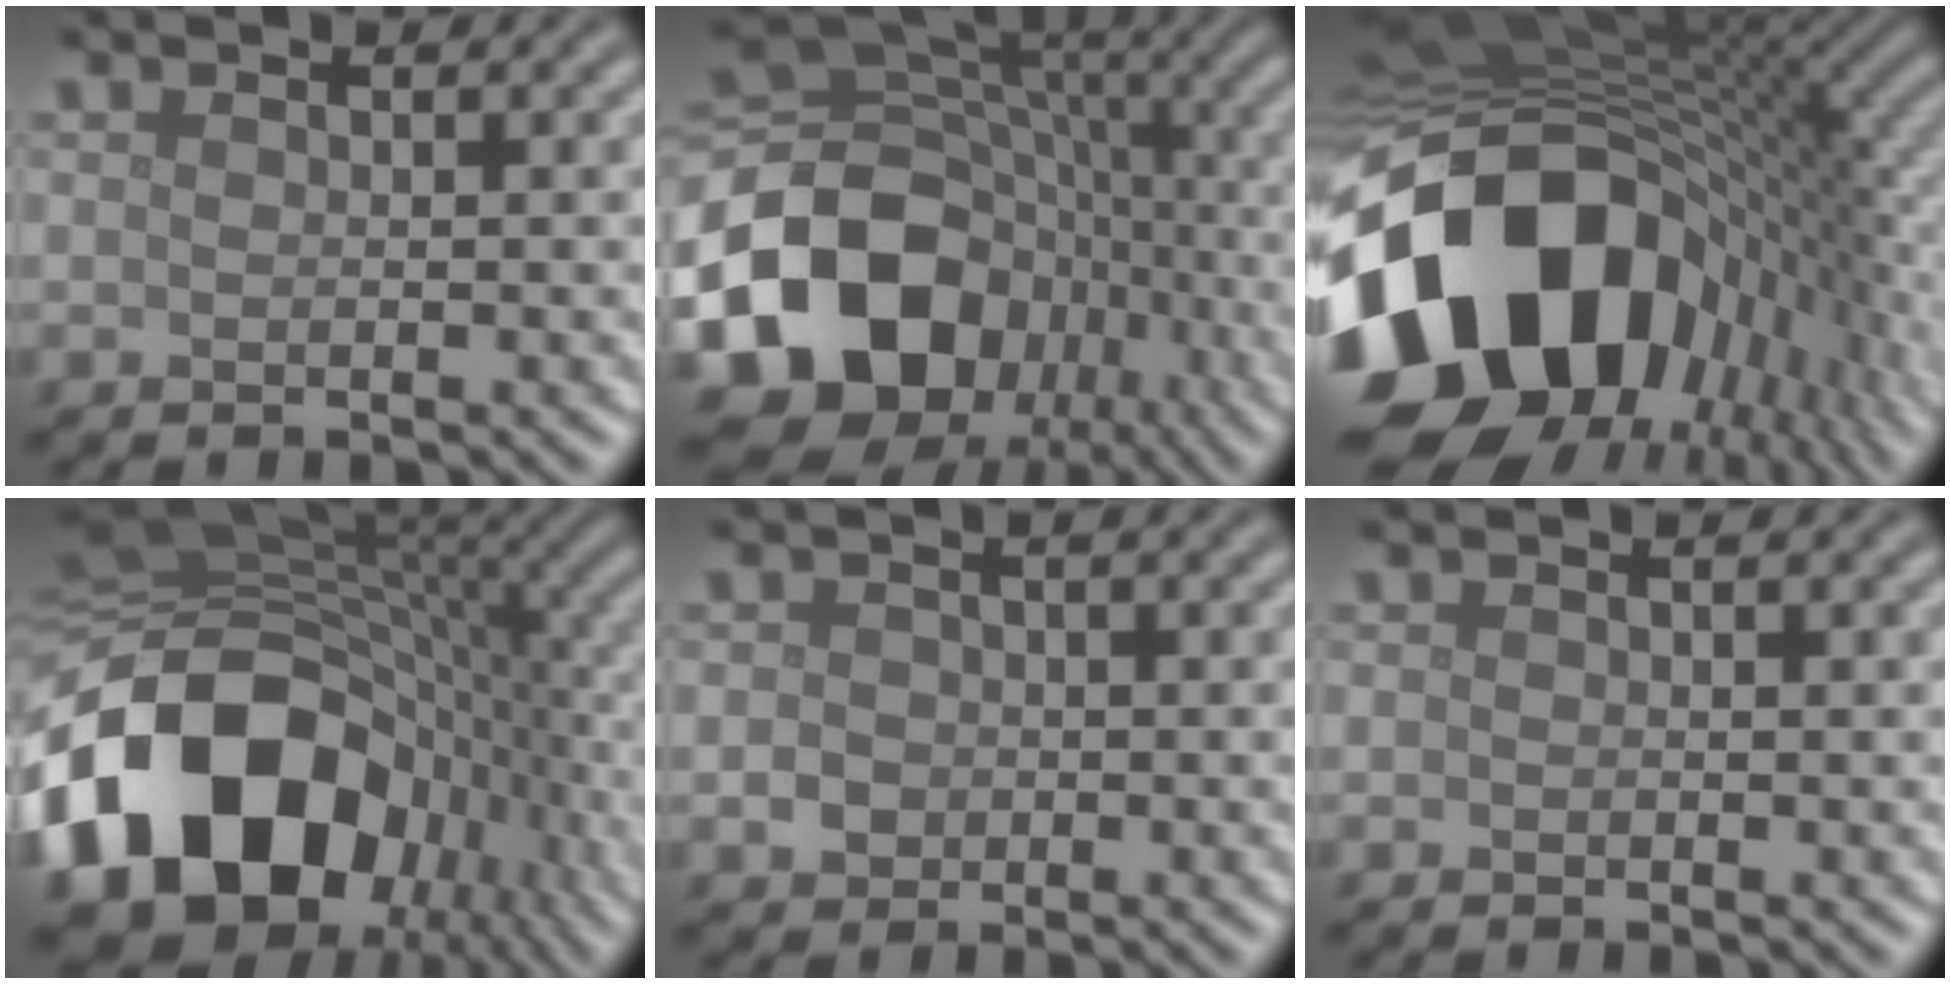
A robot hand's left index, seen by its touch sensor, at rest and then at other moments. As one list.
[{"total": 14.4, "force": [-5.8, 11.3, 7.0], "torque": [-0.140, 0.000, -0.108]}, {"total": 19.7, "force": [-6.0, 13.3, 13.3], "torque": [-0.284, -0.030, -0.103]}, {"total": 18.4, "force": [-5.6, 13.5, 11.1], "torque": [-0.235, -0.025, -0.095]}, {"total": 1.4, "force": [-0.3, 1.3, 0.5], "torque": [-0.002, -0.002, -0.009]}, {"total": 0.0}]